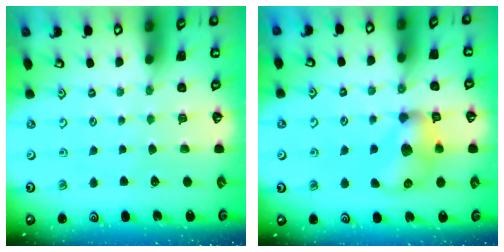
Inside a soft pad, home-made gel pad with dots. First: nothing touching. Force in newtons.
{"total": 13.9, "press": 13.9, "slide": 0.9}